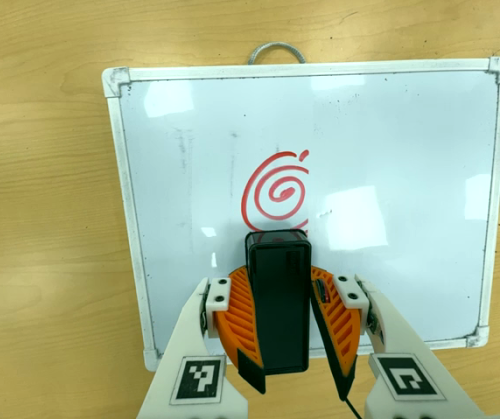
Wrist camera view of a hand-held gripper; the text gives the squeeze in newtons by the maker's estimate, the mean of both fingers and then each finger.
{"total": 9.6, "left": 10.2, "right": 8.9}